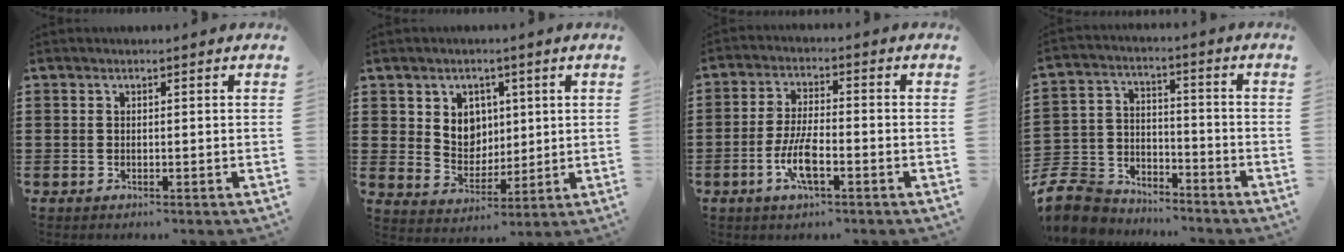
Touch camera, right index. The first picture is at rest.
{"total": 5.6, "force": [2.1, 5.0, 1.6], "torque": [-0.040, 0.005, 0.035]}
{"total": 6.5, "force": [-2.5, 1.8, 5.7], "torque": [-0.129, -0.010, -0.051]}
{"total": 8.6, "force": [-8.1, 2.5, 1.2], "torque": [-0.048, 0.013, -0.165]}